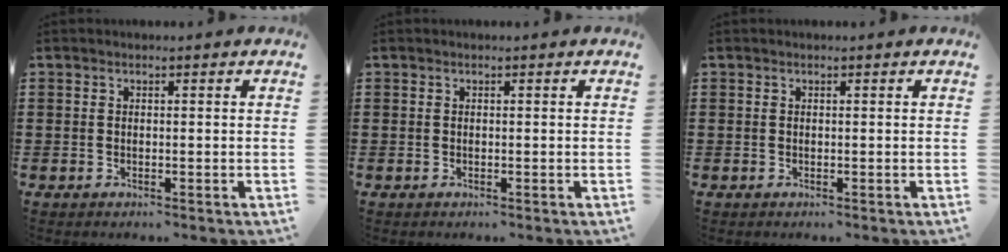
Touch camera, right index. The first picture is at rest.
{"total": 0.0}
{"total": 0.0}